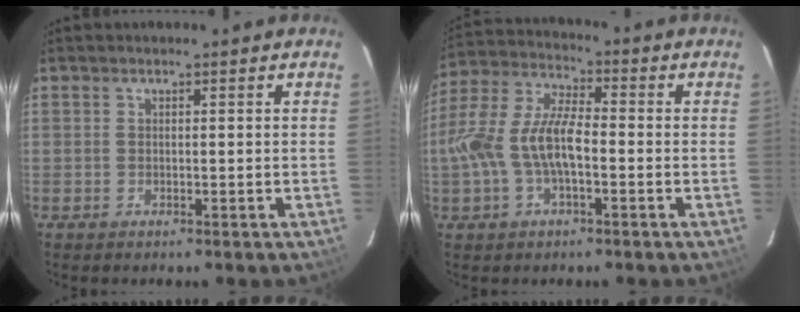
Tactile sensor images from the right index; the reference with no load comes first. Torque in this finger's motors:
{"motor_torque": [0.46, -0.17, 0.74, 0.21]}